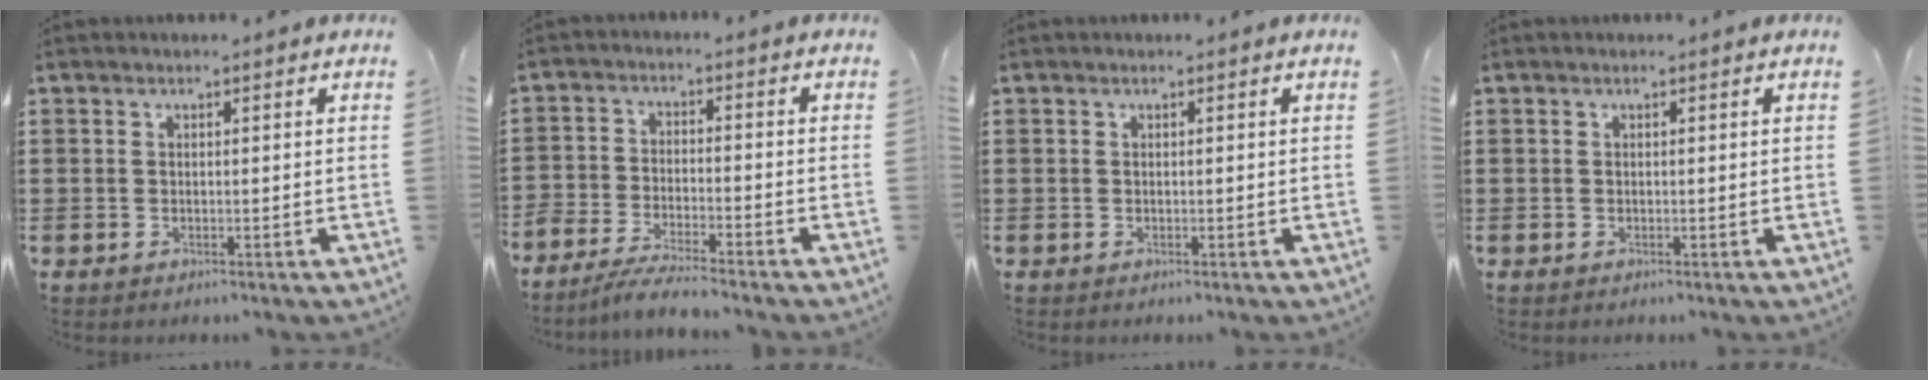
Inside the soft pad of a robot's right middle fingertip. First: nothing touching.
{"total": 4.5, "force": [-4.4, 0.1, 1.0], "torque": [-0.033, -0.006, -0.092]}
{"total": 0.0}
{"total": 0.0}